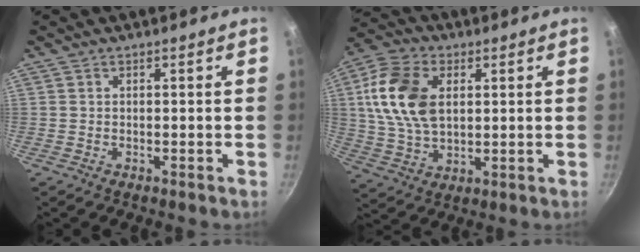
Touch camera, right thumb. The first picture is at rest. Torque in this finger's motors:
{"motor_torque": [0.33, 0.42, 1.51, -0.02, 0.34]}